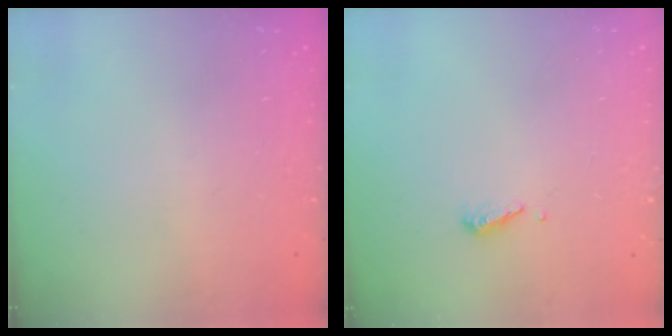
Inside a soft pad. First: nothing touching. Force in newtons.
{"total": 3.9, "press": 3.9, "slide": 0.4}